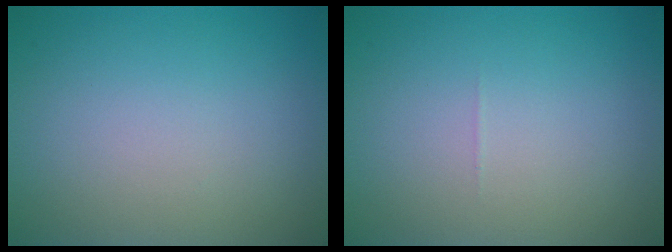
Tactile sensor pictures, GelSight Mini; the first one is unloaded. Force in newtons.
{"total": 0.0}